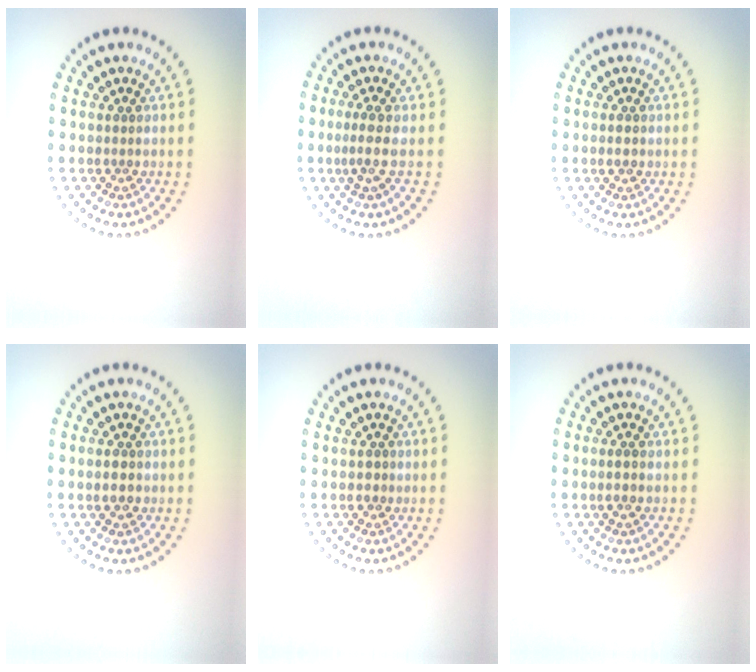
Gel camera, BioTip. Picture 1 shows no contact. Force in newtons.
{"total": 2.0, "press": 1.3, "slide": 1.5}
{"total": 0.9, "press": 0.9, "slide": 0.1}
{"total": 1.2, "press": 1.2, "slide": 0.1}
{"total": 0.8, "press": 0.8, "slide": 0.1}
{"total": 1.1, "press": 1.0, "slide": 0.6}